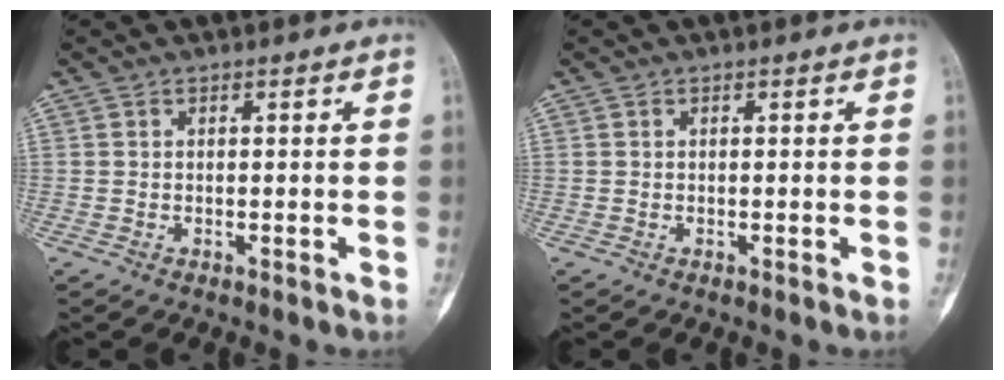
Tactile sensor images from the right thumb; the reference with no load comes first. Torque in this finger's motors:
{"motor_torque": [0.03, 0.03, 0.00, 0.00, 0.02]}